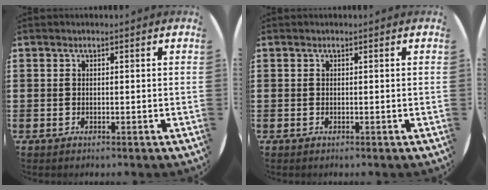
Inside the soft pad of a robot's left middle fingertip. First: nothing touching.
{"total": 0.0}